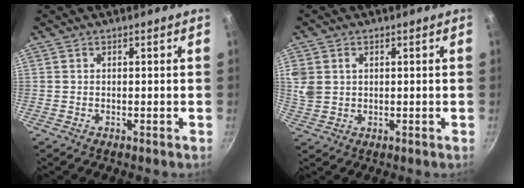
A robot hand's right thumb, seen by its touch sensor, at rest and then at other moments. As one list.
[{"total": 5.8, "force": [1.6, 4.6, 3.2], "torque": [-0.063, 0.002, 0.037]}]